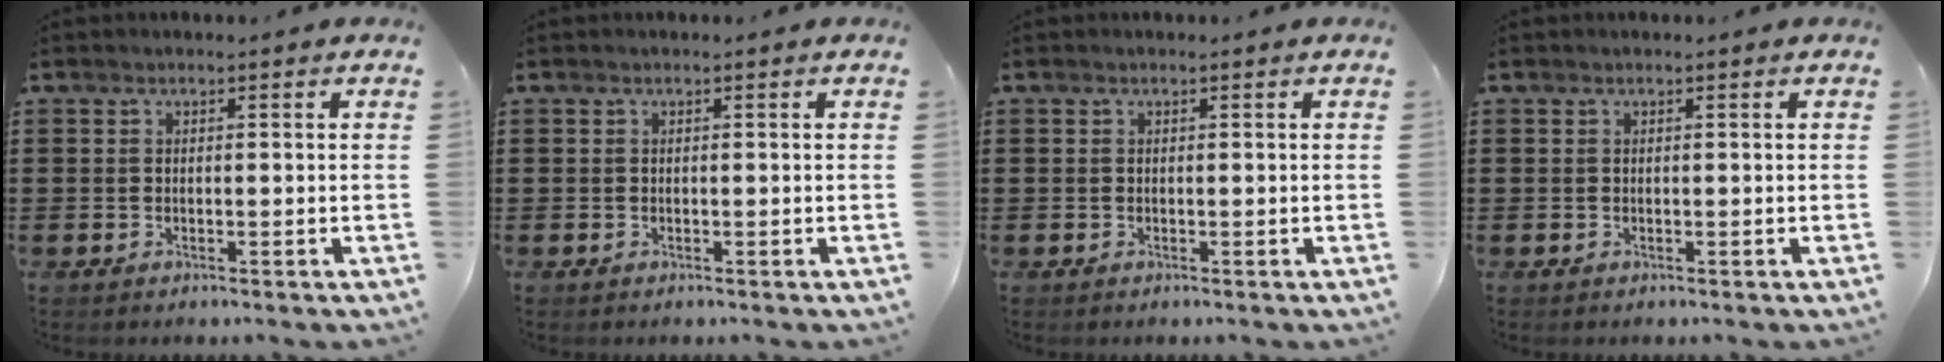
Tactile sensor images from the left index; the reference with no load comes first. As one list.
[{"total": 0.0}, {"total": 0.0}, {"total": 0.0}]